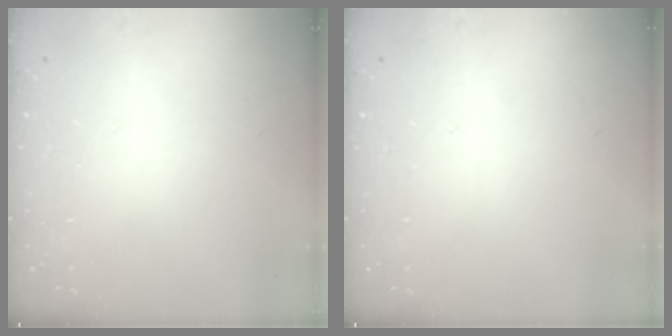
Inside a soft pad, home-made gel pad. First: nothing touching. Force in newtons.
{"total": 0.0}